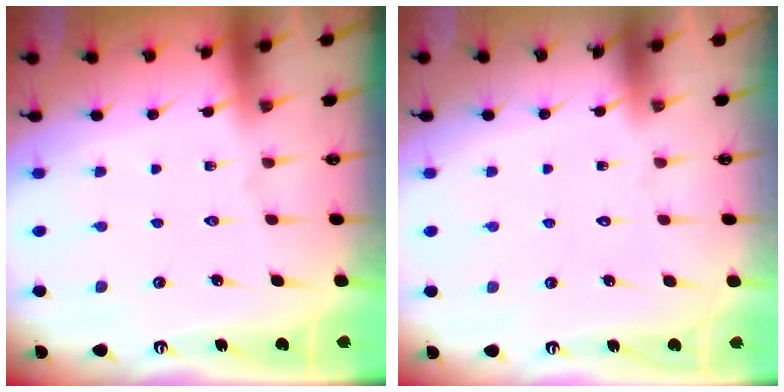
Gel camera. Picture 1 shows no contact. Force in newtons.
{"total": 1.6, "press": 1.6, "slide": 0.1}